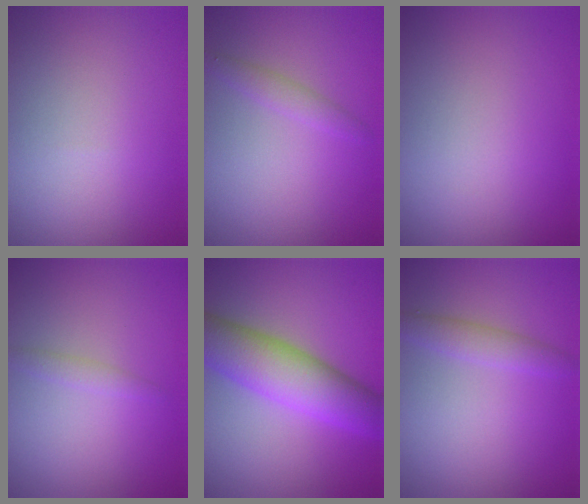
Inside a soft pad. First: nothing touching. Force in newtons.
{"total": 1.4, "press": 1.4, "slide": 0.0}
{"total": 0.0}
{"total": 0.5, "press": 0.5, "slide": 0.1}
{"total": 7.5, "press": 7.5, "slide": 0.0}
{"total": 1.9, "press": 1.9, "slide": 0.0}